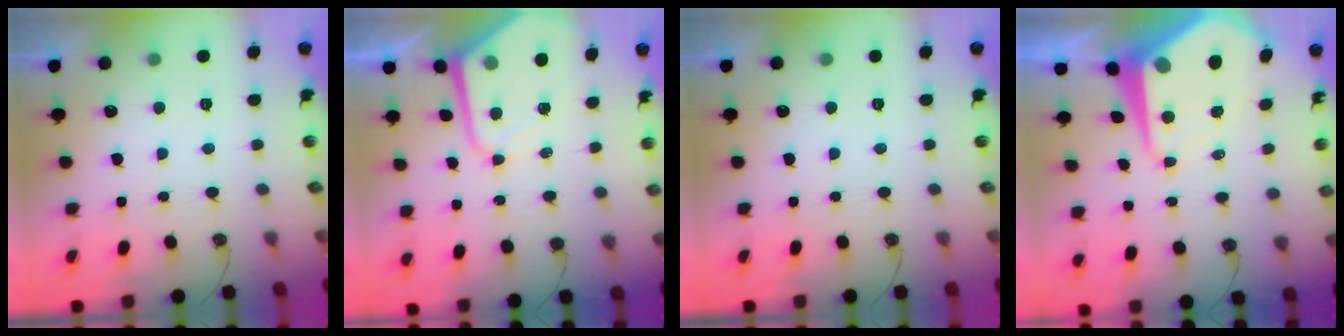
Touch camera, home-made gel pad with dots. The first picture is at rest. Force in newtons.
{"total": 9.6, "press": 9.5, "slide": 0.7}
{"total": 0.0}
{"total": 14.7, "press": 14.6, "slide": 1.3}